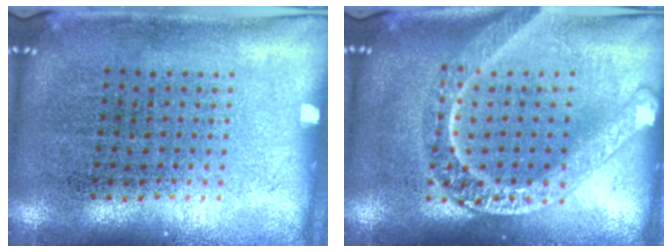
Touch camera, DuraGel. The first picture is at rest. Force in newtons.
{"total": 2.3, "press": 2.3, "slide": 0.2}